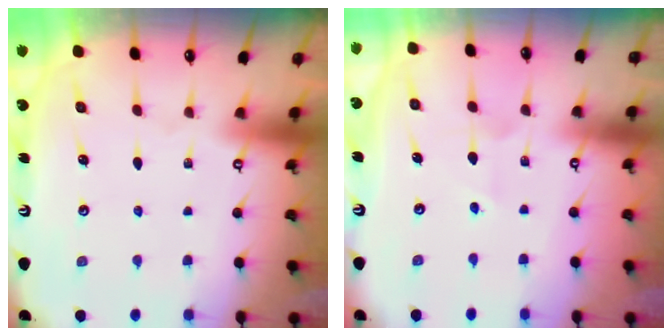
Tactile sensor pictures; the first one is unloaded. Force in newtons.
{"total": 3.7, "press": 3.5, "slide": 1.2}